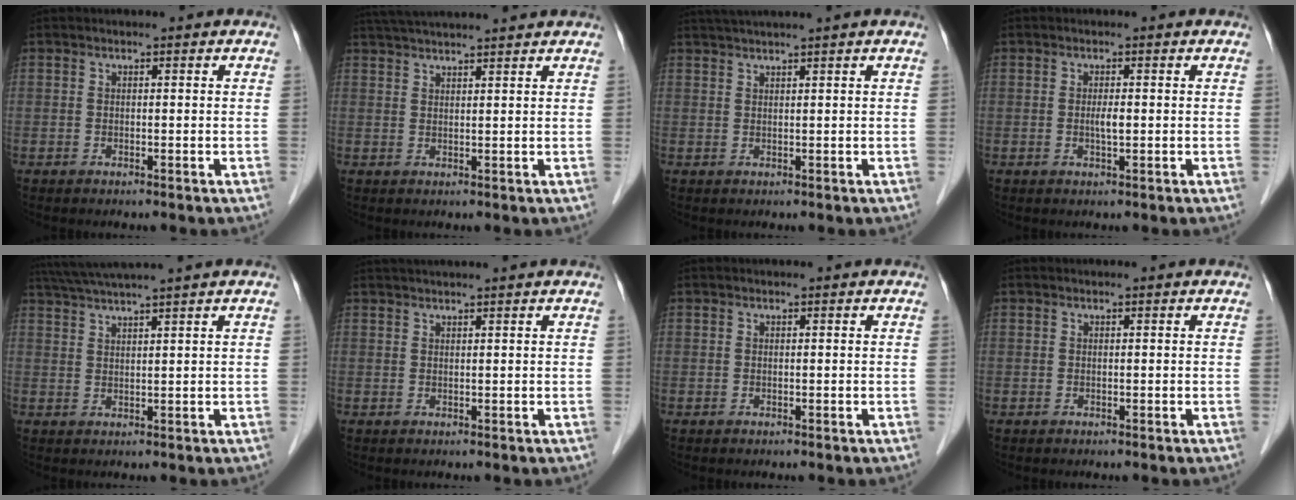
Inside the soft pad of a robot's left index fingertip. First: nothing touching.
{"total": 10.3, "force": [9.4, -0.5, 4.2], "torque": [-0.074, 0.036, 0.138]}
{"total": 4.2, "force": [3.4, -1.2, 2.2], "torque": [-0.033, 0.023, 0.064]}
{"total": 1.6, "force": [-0.1, 0.3, 1.6], "torque": [-0.032, 0.000, -0.002]}
{"total": 7.4, "force": [6.3, -1.7, 3.6], "torque": [-0.061, 0.024, 0.104]}
{"total": 4.4, "force": [3.8, -1.0, 2.0], "torque": [-0.022, 0.028, 0.061]}
{"total": 0.0}
{"total": 0.0}